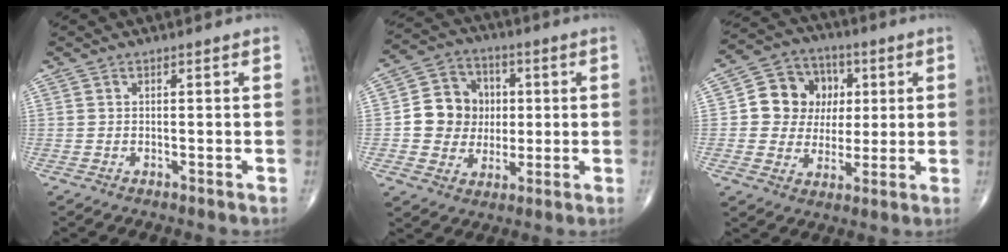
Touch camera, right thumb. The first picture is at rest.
{"total": 11.6, "force": [0.6, 10.5, 4.9], "torque": [-0.041, 0.016, 0.009]}
{"total": 12.2, "force": [2.0, 10.9, 5.0], "torque": [-0.034, 0.008, 0.033]}